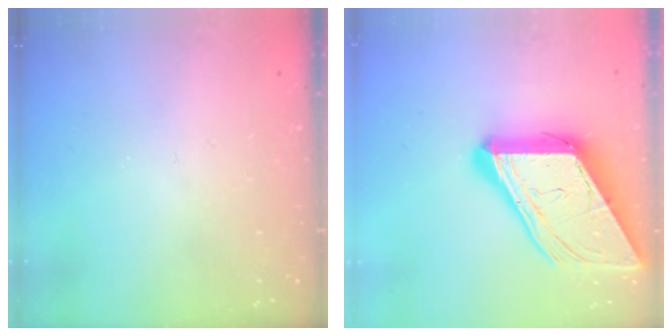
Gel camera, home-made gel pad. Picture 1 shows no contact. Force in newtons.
{"total": 19.0, "press": 18.8, "slide": 2.1}